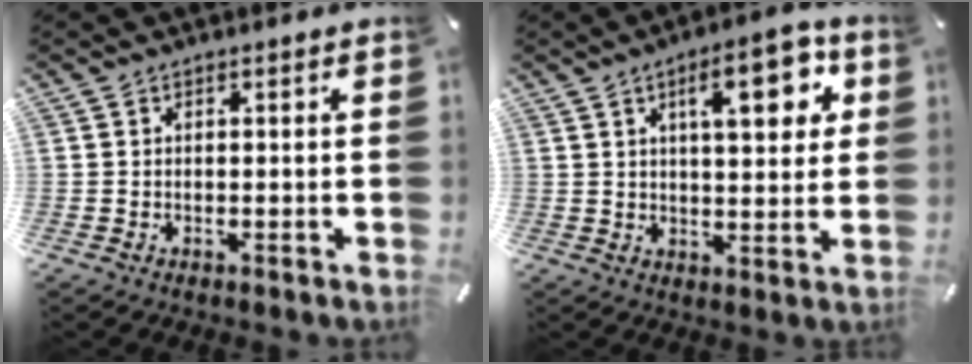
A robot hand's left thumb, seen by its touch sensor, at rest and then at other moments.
{"total": 12.3, "force": [5.1, 4.8, 10.2], "torque": [-0.138, -0.013, 0.077]}